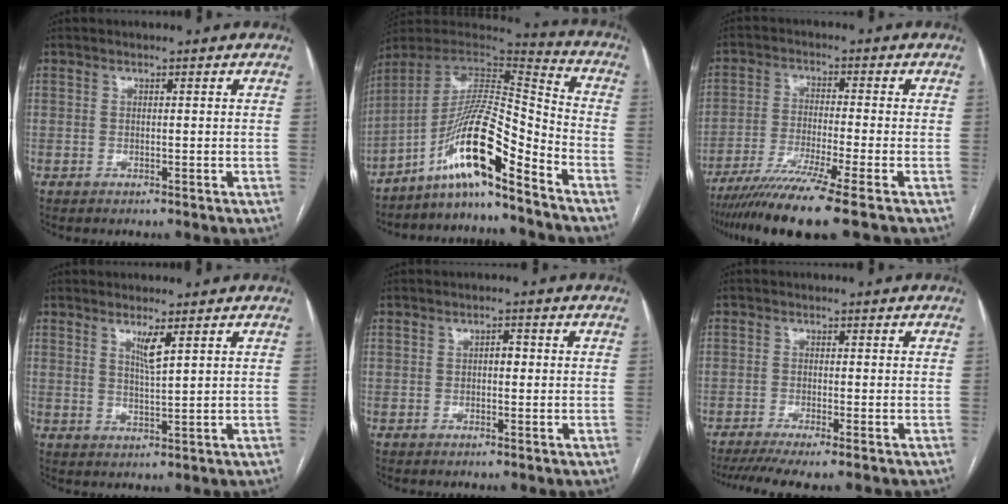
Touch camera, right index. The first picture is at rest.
{"total": 15.1, "force": [-10.1, 0.4, 11.2], "torque": [-0.203, 0.013, -0.180]}
{"total": 10.9, "force": [-8.1, -1.9, 6.9], "torque": [-0.115, -0.036, -0.136]}
{"total": 3.1, "force": [1.7, -0.1, 2.6], "torque": [-0.050, -0.010, 0.033]}
{"total": 1.4, "force": [0.0, 0.8, 1.2], "torque": [-0.014, 0.005, -0.002]}
{"total": 6.7, "force": [-5.2, -0.1, 4.2], "torque": [-0.067, -0.011, -0.085]}